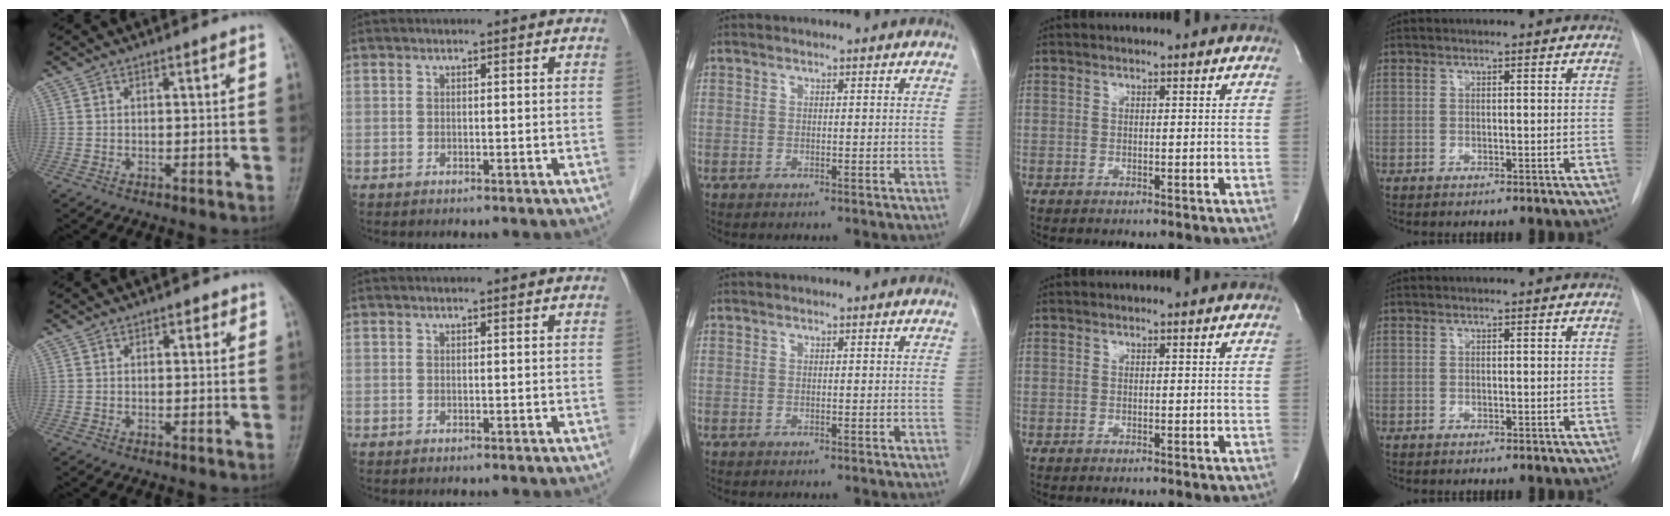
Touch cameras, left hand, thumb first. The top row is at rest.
{"thumb": {"total": 1.5, "force": [0.7, 1.1, 0.8], "torque": [0.003, 0.000, 0.004]}}